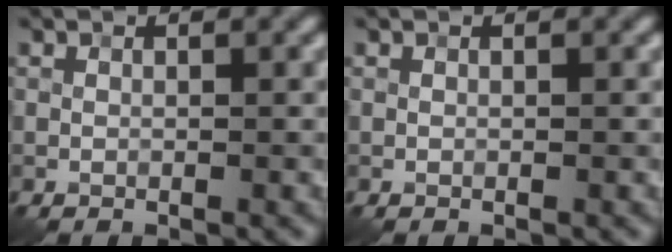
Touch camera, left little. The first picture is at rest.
{"total": 0.0}